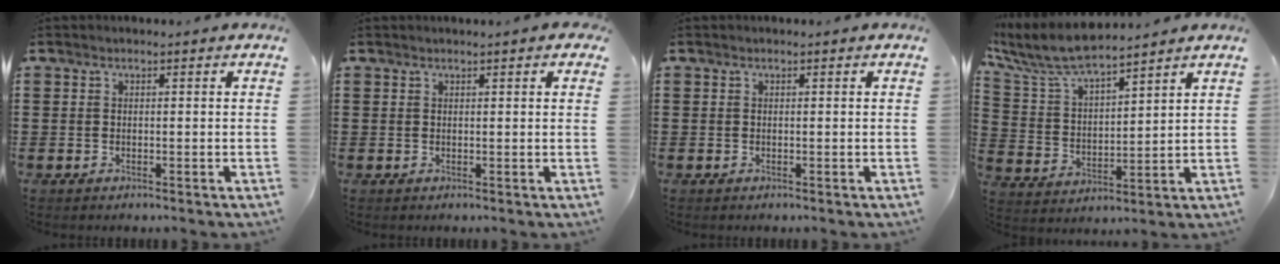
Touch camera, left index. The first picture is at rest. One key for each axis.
{"total": 0.8, "fx": 0.5, "fy": 0.0, "fz": 0.6, "tx": -0.013, "ty": 0.000, "tz": 0.010}
{"total": 0.0}
{"total": 8.1, "fx": 7.2, "fy": 1.4, "fz": 3.3, "tx": -0.096, "ty": -0.032, "tz": 0.128}